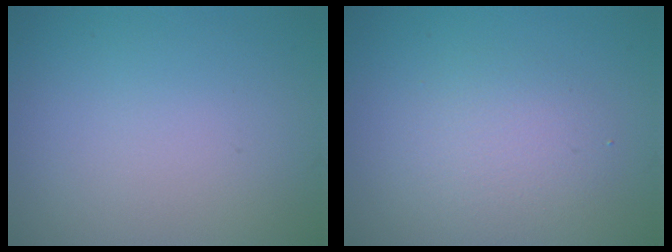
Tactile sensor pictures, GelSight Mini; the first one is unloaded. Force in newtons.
{"total": 2.8, "press": 2.8, "slide": 0.2}